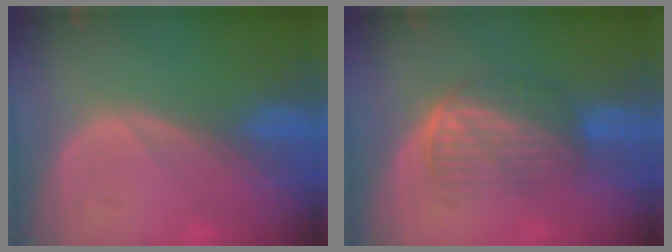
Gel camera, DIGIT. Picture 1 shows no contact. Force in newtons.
{"total": 6.0, "press": 5.8, "slide": 1.5}